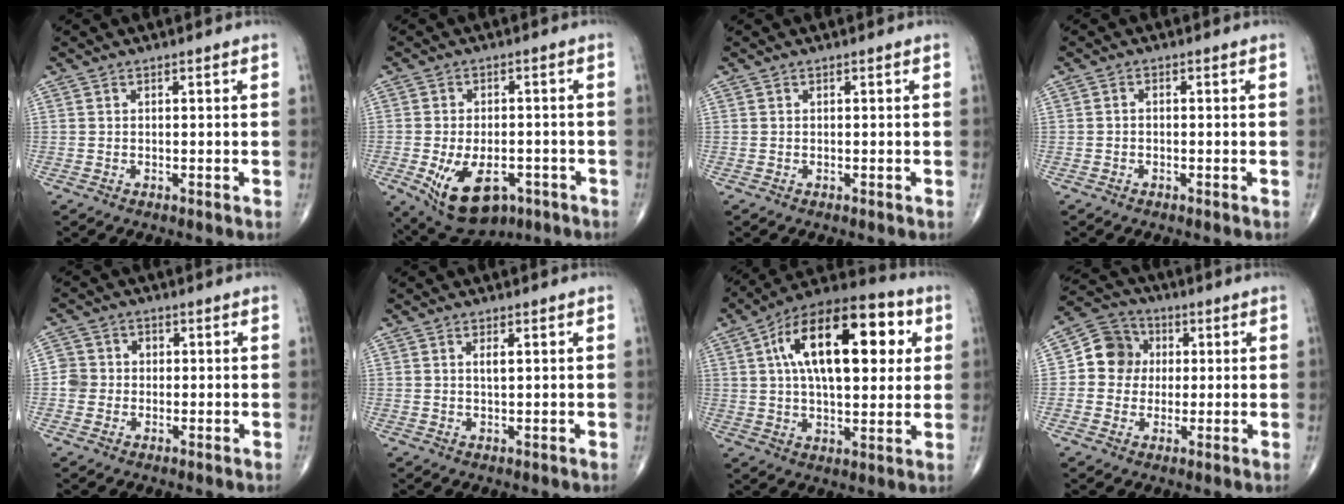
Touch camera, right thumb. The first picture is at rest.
{"total": 12.8, "force": [-5.4, 7.3, 9.0], "torque": [-0.141, 0.007, -0.069]}
{"total": 0.0}
{"total": 0.7, "force": [-0.3, 0.4, 0.5], "torque": [-0.006, 0.003, -0.009]}
{"total": 4.2, "force": [-0.4, 4.1, 1.1], "torque": [0.003, 0.012, -0.012]}
{"total": 1.8, "force": [0.7, 0.5, 1.6], "torque": [-0.030, -0.002, 0.011]}
{"total": 23.7, "force": [6.3, 11.3, 19.9], "torque": [-0.298, 0.016, 0.089]}
{"total": 8.7, "force": [0.9, 7.9, 3.4], "torque": [-0.028, 0.012, 0.003]}